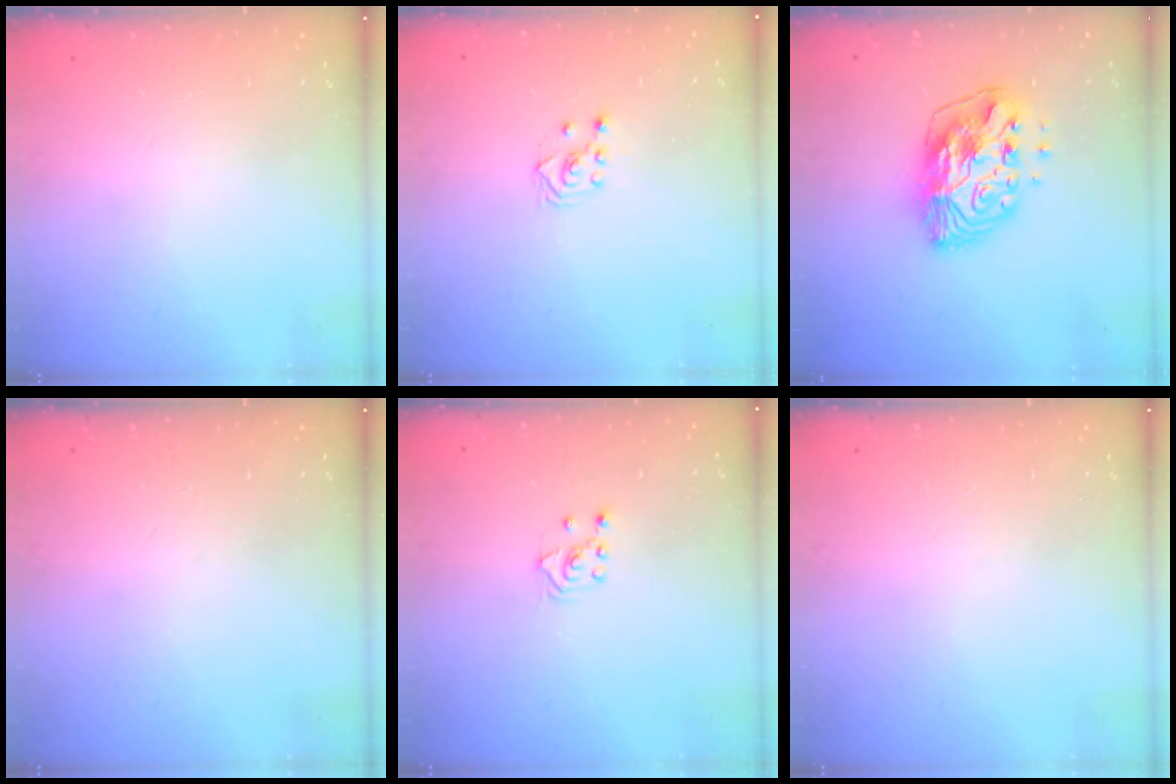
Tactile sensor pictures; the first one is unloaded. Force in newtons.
{"total": 3.7, "press": 3.7, "slide": 0.7}
{"total": 13.7, "press": 13.7, "slide": 1.0}
{"total": 0.0}
{"total": 3.3, "press": 3.2, "slide": 0.8}
{"total": 0.0}